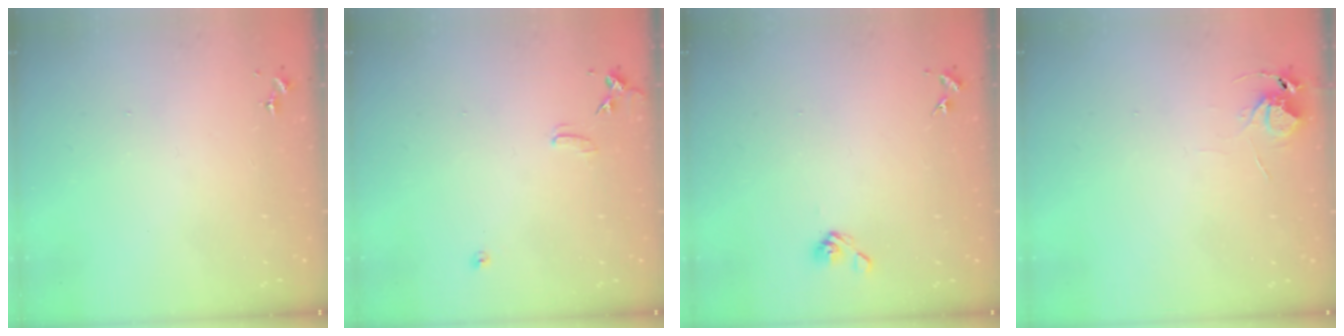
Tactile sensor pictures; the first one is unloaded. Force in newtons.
{"total": 7.0, "press": 7.0, "slide": 0.6}
{"total": 5.2, "press": 4.8, "slide": 2.1}
{"total": 5.7, "press": 5.7, "slide": 0.3}